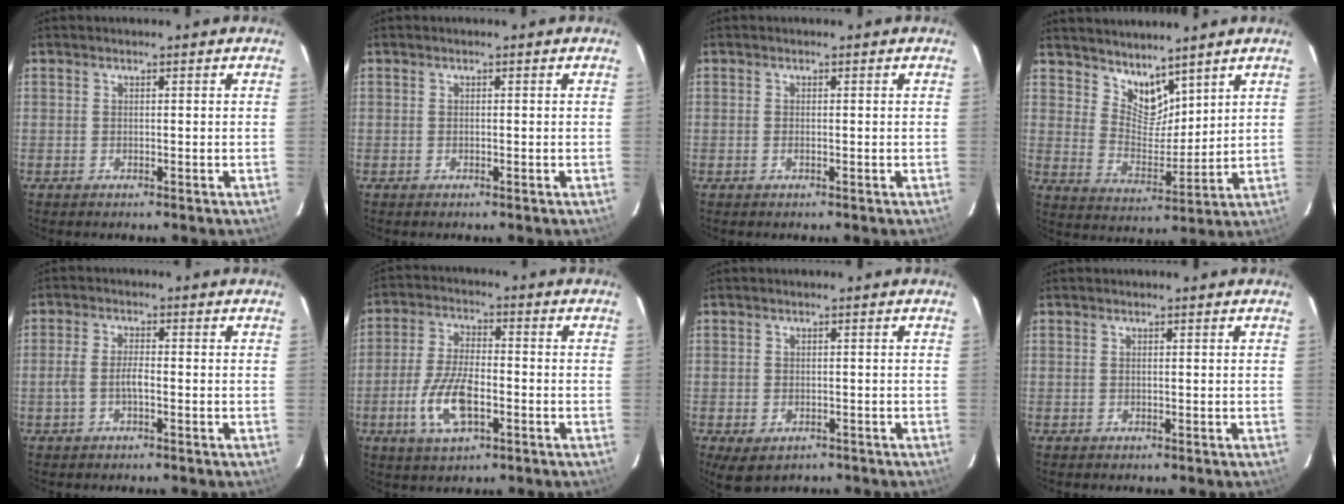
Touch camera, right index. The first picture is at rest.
{"total": 0.0}
{"total": 0.5, "force": [-0.2, 0.2, 0.4], "torque": [-0.007, 0.001, -0.005]}
{"total": 7.6, "force": [6.2, 3.4, 2.7], "torque": [-0.036, -0.003, 0.121]}
{"total": 3.0, "force": [-1.2, 0.9, 2.6], "torque": [-0.057, 0.008, -0.024]}
{"total": 10.3, "force": [-3.7, 4.2, 8.7], "torque": [-0.184, -0.002, -0.068]}
{"total": 4.6, "force": [-2.4, 3.0, 2.4], "torque": [-0.048, -0.015, -0.028]}
{"total": 0.0}